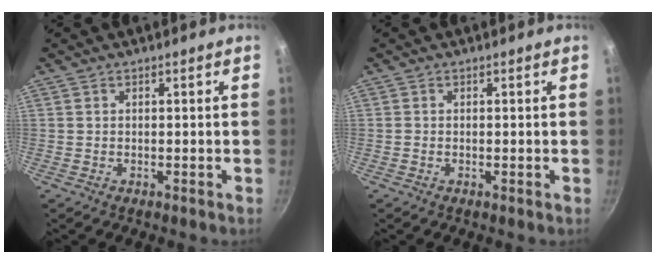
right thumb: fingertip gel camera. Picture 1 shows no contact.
{"total": 0.0}